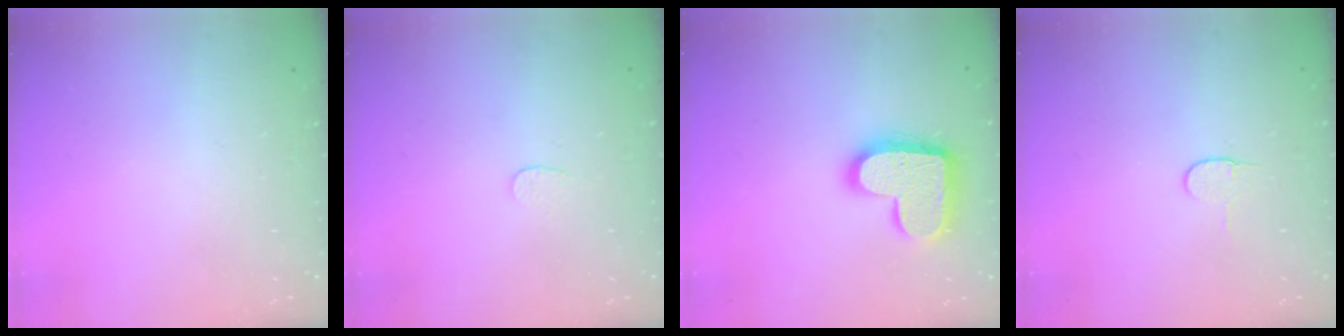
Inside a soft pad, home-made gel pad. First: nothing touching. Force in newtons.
{"total": 3.0, "press": 3.0, "slide": 0.2}
{"total": 17.4, "press": 17.4, "slide": 0.9}
{"total": 4.9, "press": 4.9, "slide": 0.4}